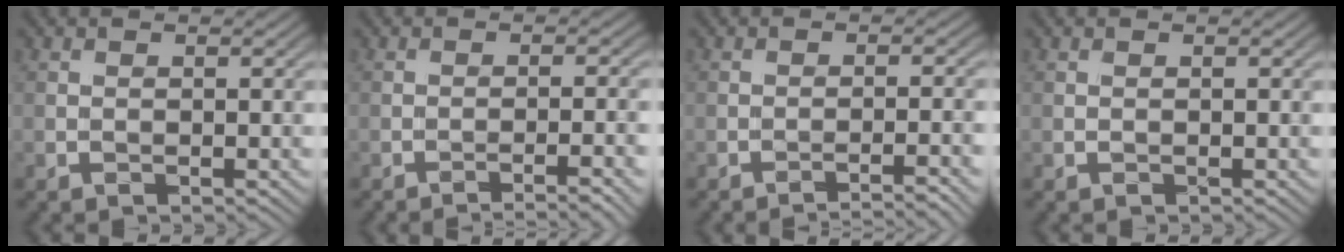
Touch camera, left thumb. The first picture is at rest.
{"total": 4.2, "force": [-2.8, 0.0, 3.1], "torque": [-0.045, 0.006, -0.040]}
{"total": 3.4, "force": [-2.8, -0.4, 1.9], "torque": [-0.023, 0.013, -0.046]}
{"total": 0.0}